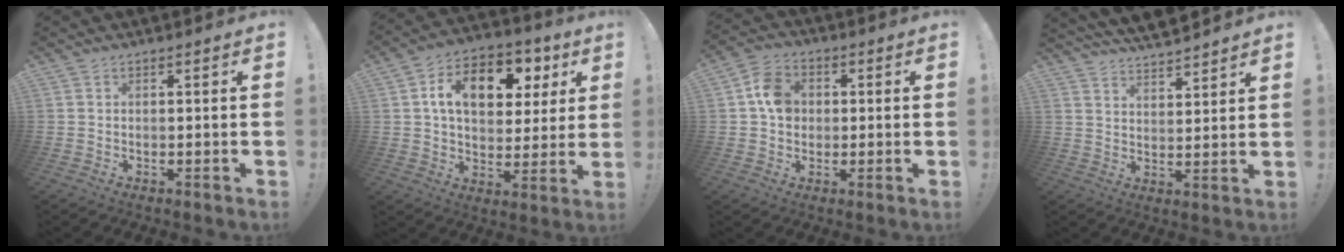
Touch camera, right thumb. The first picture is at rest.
{"total": 15.5, "force": [5.6, 9.9, 10.6], "torque": [-0.152, -0.018, 0.096]}
{"total": 9.3, "force": [1.0, 7.7, 5.0], "torque": [-0.077, 0.014, 0.022]}
{"total": 6.6, "force": [6.1, 1.6, 1.9], "torque": [-0.036, -0.049, 0.111]}